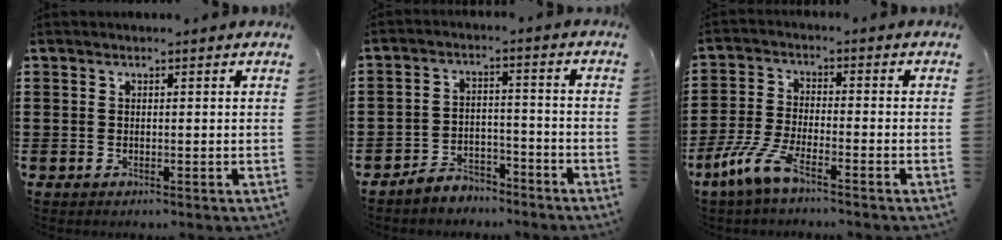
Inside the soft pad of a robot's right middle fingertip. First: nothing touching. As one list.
[{"total": 4.4, "force": [-4.2, 1.1, 0.1], "torque": [-0.006, 0.009, -0.089]}, {"total": 6.9, "force": [-5.1, 1.2, 4.4], "torque": [-0.111, -0.012, -0.103]}]